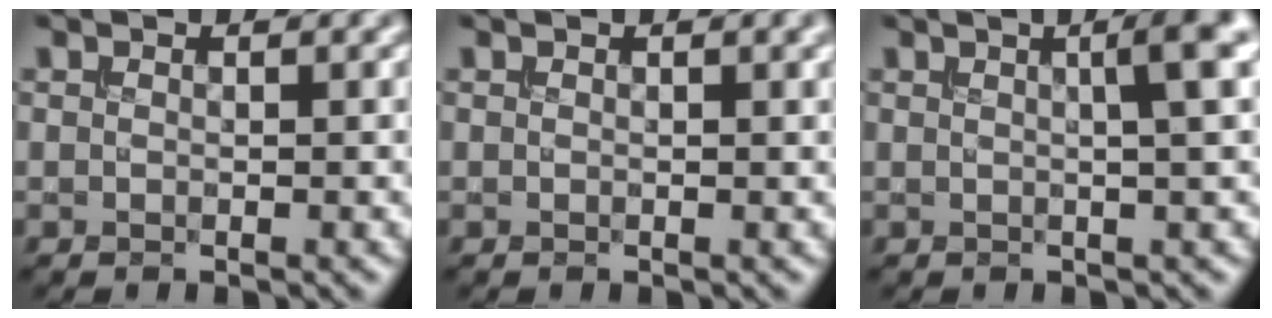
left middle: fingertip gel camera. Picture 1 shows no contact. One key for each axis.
{"total": 1.1, "fx": 0.6, "fy": 0.2, "fz": 0.9, "tx": -0.013, "ty": 0.000, "tz": 0.011}
{"total": 3.7, "fx": 0.9, "fy": 0.6, "fz": 3.5, "tx": -0.034, "ty": 0.015, "tz": 0.009}